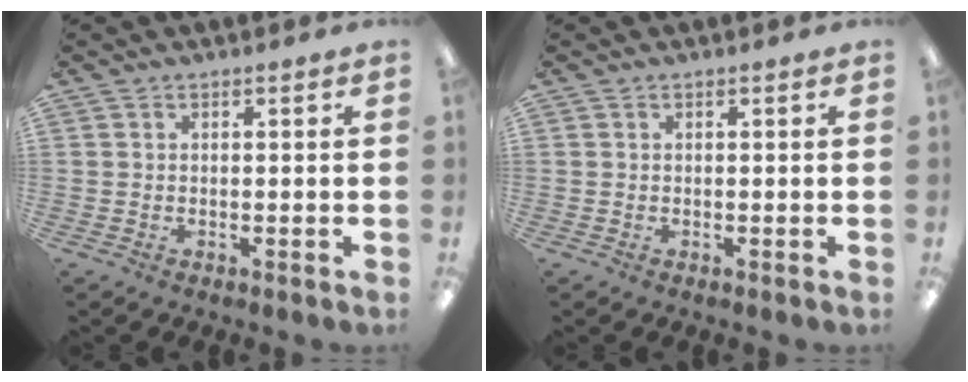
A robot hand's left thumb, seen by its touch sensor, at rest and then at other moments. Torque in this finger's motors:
{"motor_torque": [-0.09, 0.09, -0.05, -0.07, 0.00]}